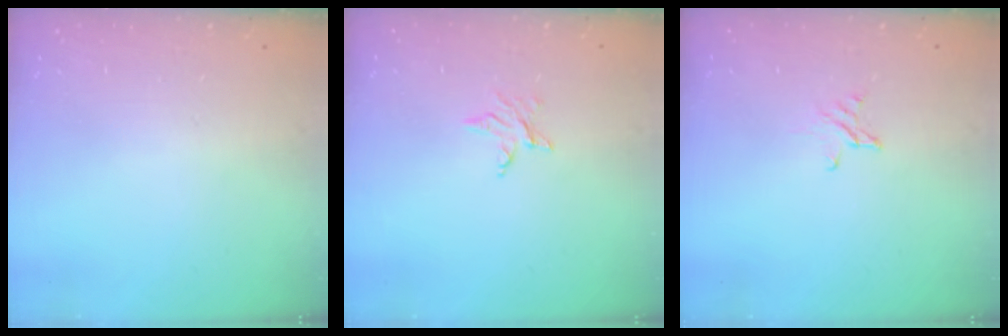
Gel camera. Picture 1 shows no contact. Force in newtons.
{"total": 2.5, "press": 2.5, "slide": 0.4}
{"total": 3.2, "press": 3.2, "slide": 0.3}